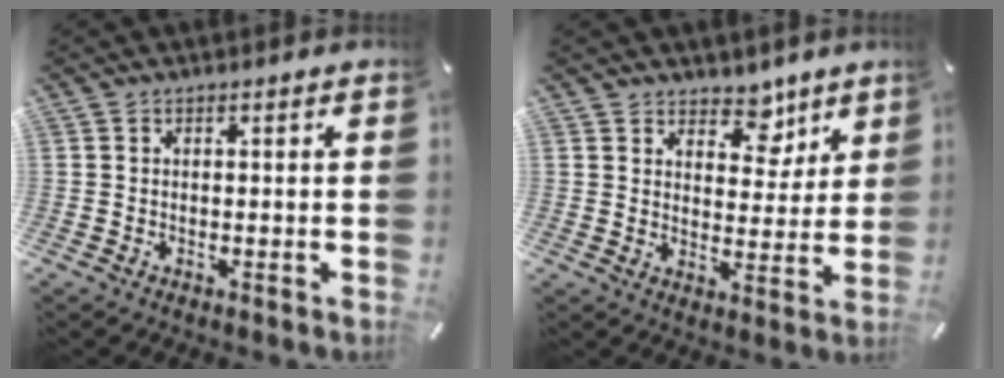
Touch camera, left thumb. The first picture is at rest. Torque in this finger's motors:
{"motor_torque": [0.19, -0.50, 0.17, 0.09, 0.02]}